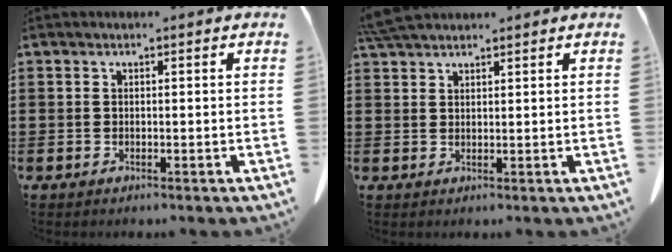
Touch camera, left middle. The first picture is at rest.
{"total": 3.9, "force": [3.5, 0.7, 1.5], "torque": [-0.039, -0.002, 0.068]}